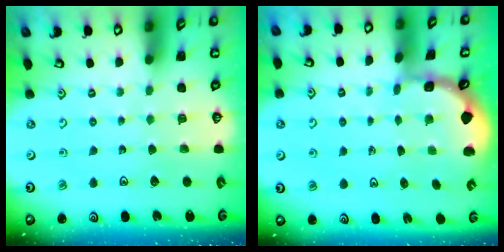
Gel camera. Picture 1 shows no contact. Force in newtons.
{"total": 1.1, "press": 1.1, "slide": 0.1}